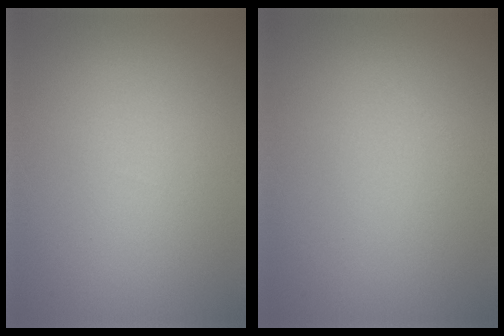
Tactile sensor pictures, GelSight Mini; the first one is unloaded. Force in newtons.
{"total": 0.0}